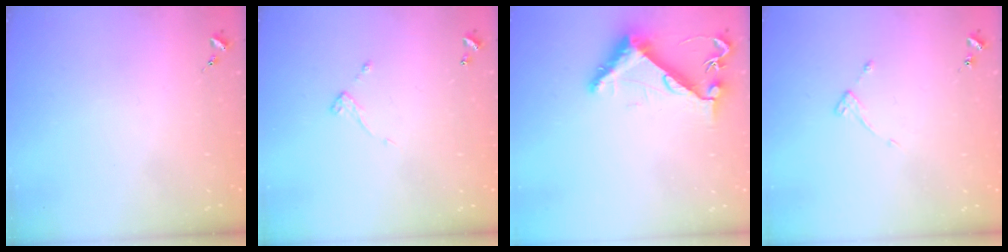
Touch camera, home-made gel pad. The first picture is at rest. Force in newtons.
{"total": 4.5, "press": 4.5, "slide": 0.5}
{"total": 8.4, "press": 8.4, "slide": 0.4}
{"total": 3.6, "press": 3.6, "slide": 0.5}